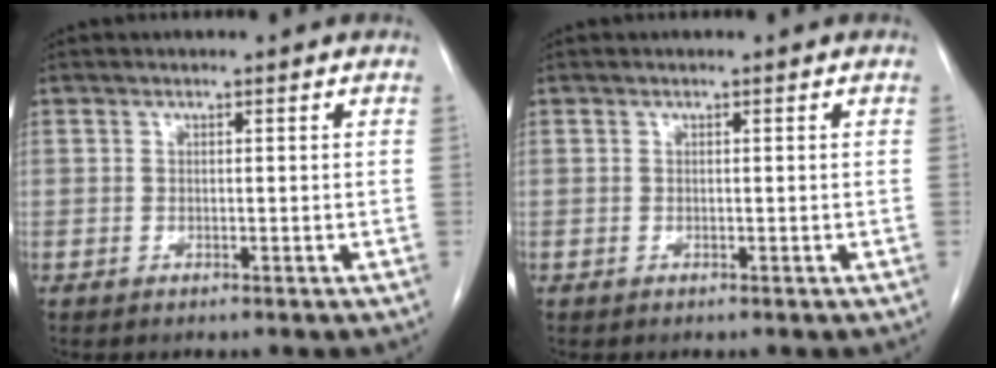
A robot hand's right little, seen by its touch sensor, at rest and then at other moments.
{"total": 0.0}